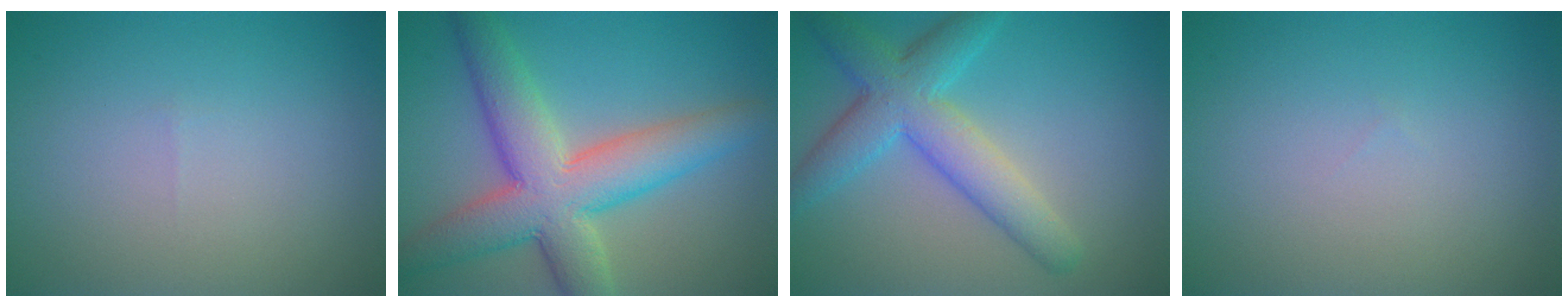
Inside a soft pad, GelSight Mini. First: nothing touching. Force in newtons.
{"total": 8.9, "press": 8.9, "slide": 0.4}
{"total": 6.0, "press": 6.0, "slide": 0.2}
{"total": 0.0}